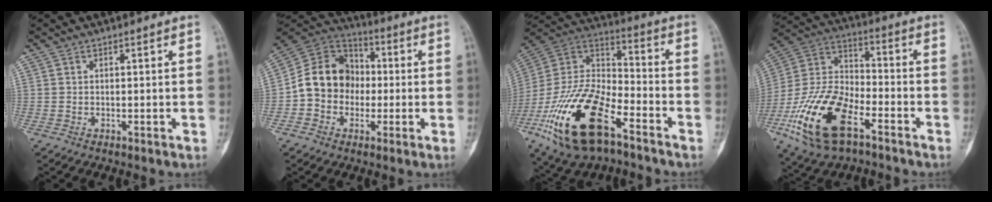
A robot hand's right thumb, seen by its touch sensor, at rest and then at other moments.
{"total": 13.1, "force": [-1.1, 11.1, 6.8], "torque": [-0.089, 0.036, -0.030]}
{"total": 25.7, "force": [-12.9, 12.0, 18.7], "torque": [-0.408, 0.040, -0.235]}
{"total": 20.8, "force": [-9.7, 10.3, 15.2], "torque": [-0.305, 0.043, -0.180]}